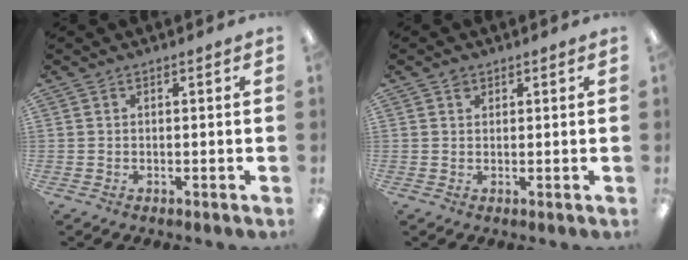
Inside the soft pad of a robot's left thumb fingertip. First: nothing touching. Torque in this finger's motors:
{"motor_torque": [0.27, -0.10, 0.21, 0.18, 0.00]}